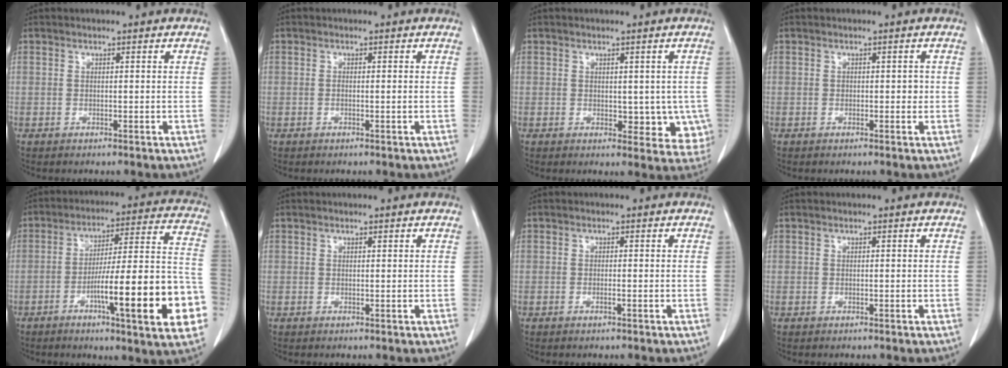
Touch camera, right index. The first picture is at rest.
{"total": 0.9, "force": [-0.1, 0.1, 0.9], "torque": [-0.014, -0.001, -0.001]}
{"total": 6.1, "force": [-0.3, 3.8, 4.7], "torque": [-0.026, -0.003, 0.003]}
{"total": 1.2, "force": [0.0, 0.8, 0.9], "torque": [-0.009, 0.006, 0.000]}
{"total": 21.0, "force": [-7.3, 1.9, 19.6], "torque": [-0.224, 0.014, -0.102]}
{"total": 0.0}
{"total": 0.5, "force": [-0.3, -0.1, 0.5], "torque": [-0.009, 0.000, -0.005]}
{"total": 0.0}